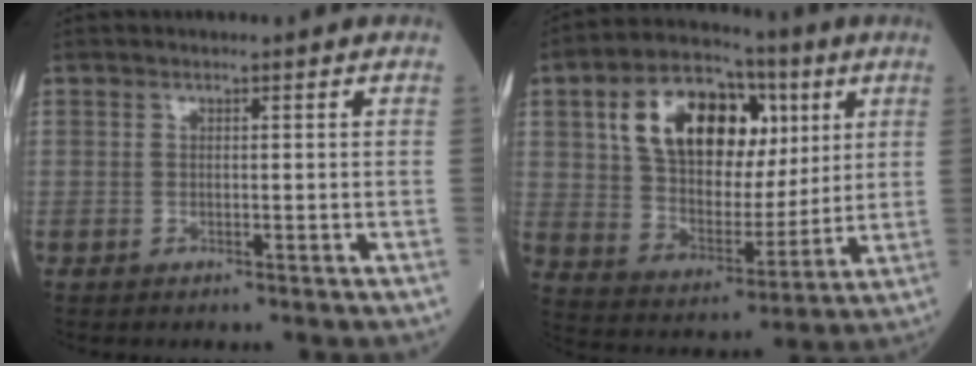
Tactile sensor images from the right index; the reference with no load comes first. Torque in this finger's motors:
{"motor_torque": [1.34, 0.80, 0.43, 0.21]}